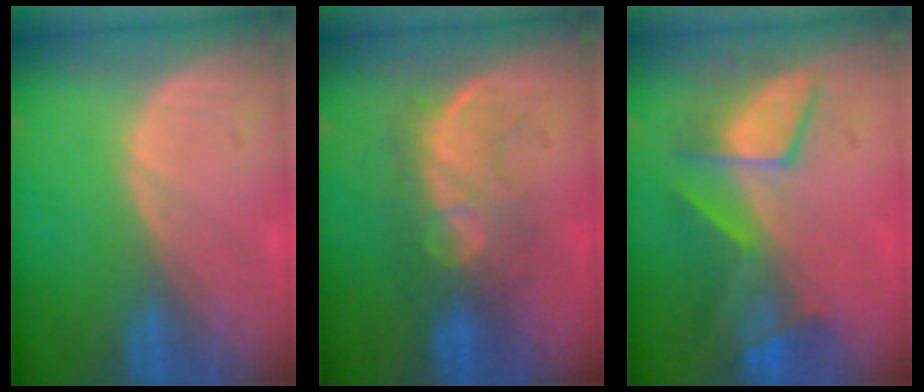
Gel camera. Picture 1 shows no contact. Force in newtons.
{"total": 7.7, "press": 7.4, "slide": 2.0}
{"total": 7.6, "press": 7.5, "slide": 1.1}